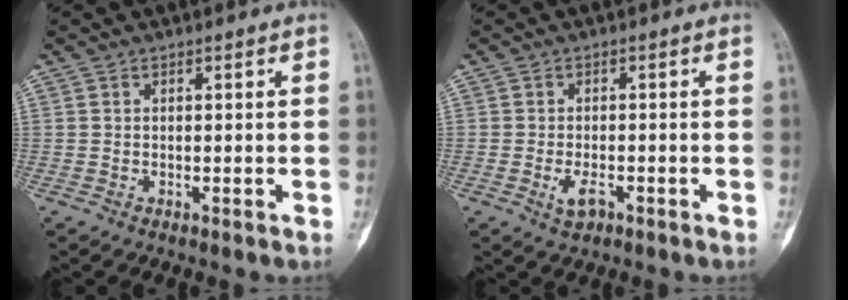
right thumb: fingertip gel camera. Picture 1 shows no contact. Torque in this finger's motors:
{"motor_torque": [0.96, 0.33, 0.44, -0.59, 0.25]}